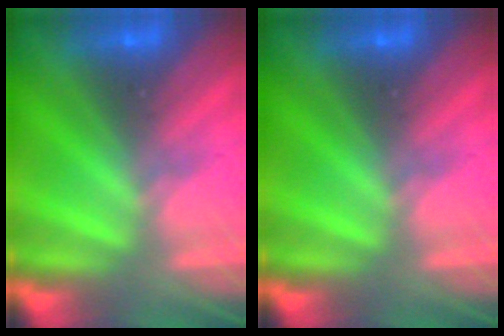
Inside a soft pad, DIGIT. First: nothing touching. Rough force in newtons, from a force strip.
{"total": 0.0}